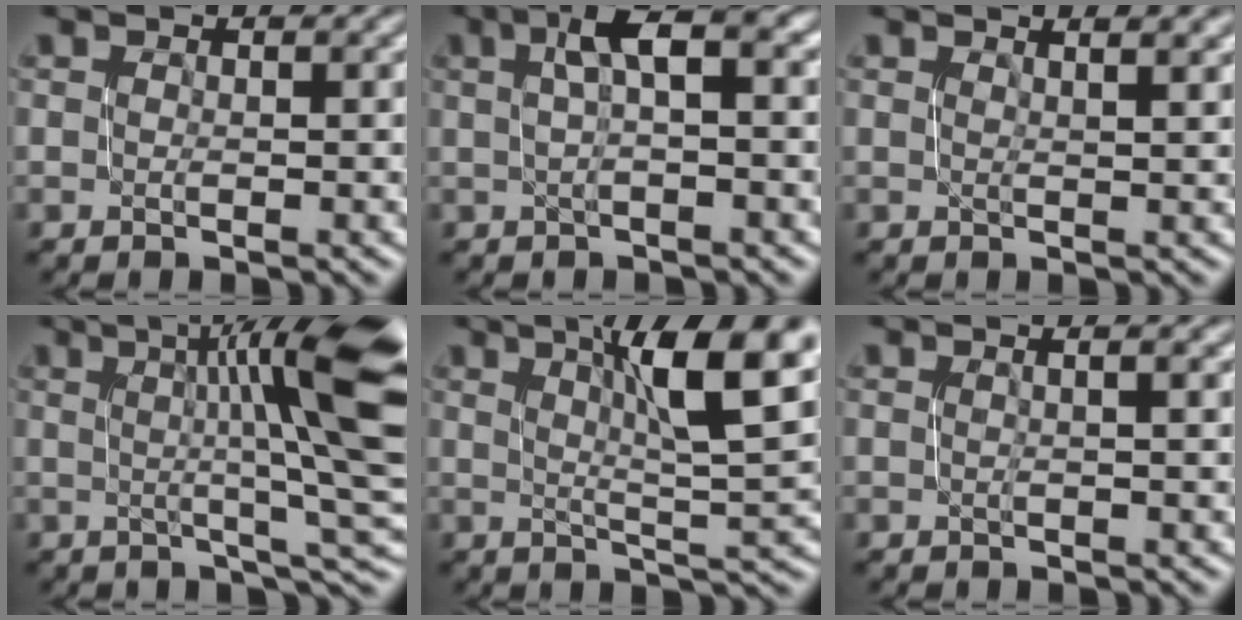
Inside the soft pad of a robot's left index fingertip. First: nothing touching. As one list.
[{"total": 4.2, "force": [1.1, 1.1, 3.9], "torque": [-0.066, 0.017, 0.016]}, {"total": 2.4, "force": [1.3, 0.8, 1.8], "torque": [-0.011, 0.005, 0.010]}, {"total": 13.2, "force": [2.7, 2.7, 12.7], "torque": [-0.157, 0.002, 0.050]}, {"total": 9.6, "force": [3.6, 2.1, 8.6], "torque": [-0.123, 0.009, 0.059]}, {"total": 1.5, "force": [0.2, 0.5, 1.4], "torque": [-0.014, 0.006, -0.003]}]